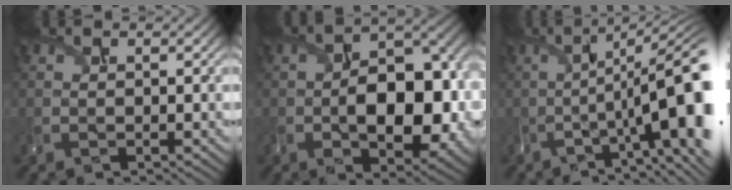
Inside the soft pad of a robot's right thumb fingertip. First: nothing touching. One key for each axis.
{"total": 12.0, "fx": -2.4, "fy": 6.7, "fz": 9.6, "tx": -0.138, "ty": -0.010, "tz": -0.023}
{"total": 14.7, "fx": -2.0, "fy": 4.5, "fz": 13.8, "tx": -0.204, "ty": -0.007, "tz": -0.009}